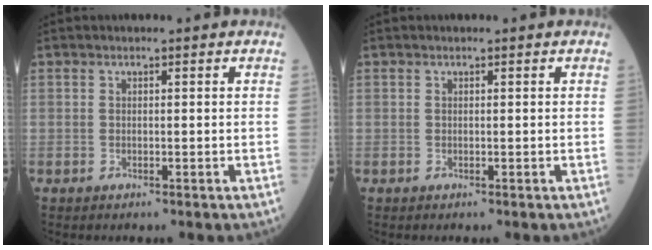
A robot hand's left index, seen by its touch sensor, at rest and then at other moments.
{"total": 0.0}